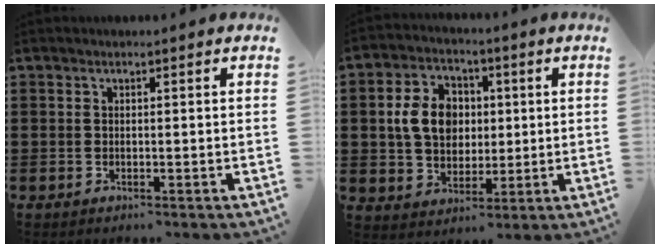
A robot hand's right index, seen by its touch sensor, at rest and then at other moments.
{"total": 8.7, "force": [1.1, 6.9, 5.2], "torque": [-0.119, 0.015, 0.013]}